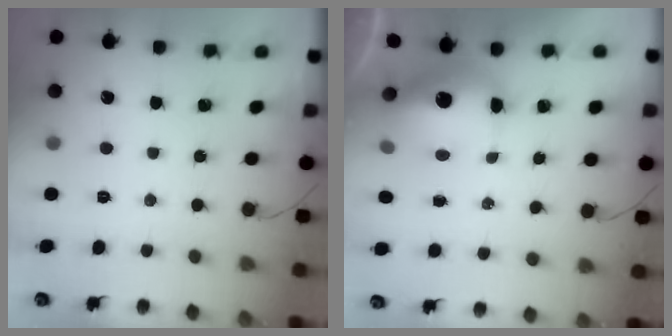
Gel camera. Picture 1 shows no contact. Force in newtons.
{"total": 12.4, "press": 12.1, "slide": 2.7}